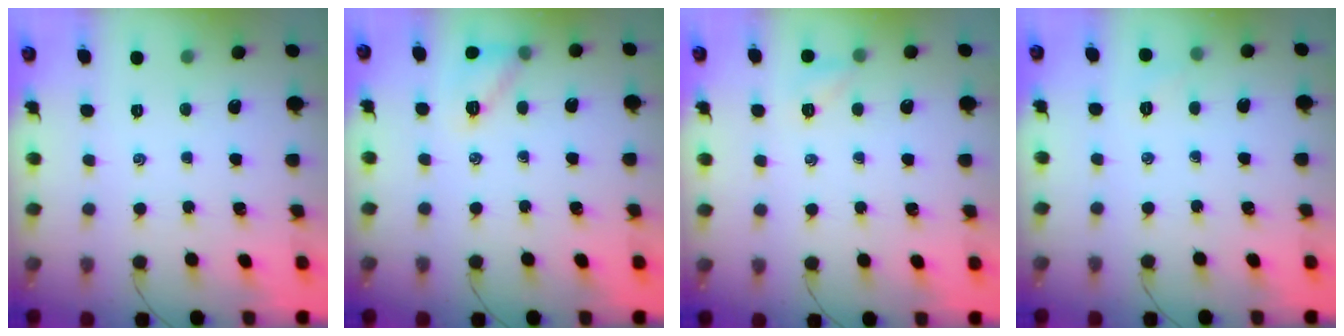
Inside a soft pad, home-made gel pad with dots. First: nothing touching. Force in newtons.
{"total": 9.4, "press": 9.4, "slide": 0.7}
{"total": 4.5, "press": 4.4, "slide": 1.2}
{"total": 3.5, "press": 3.4, "slide": 0.9}